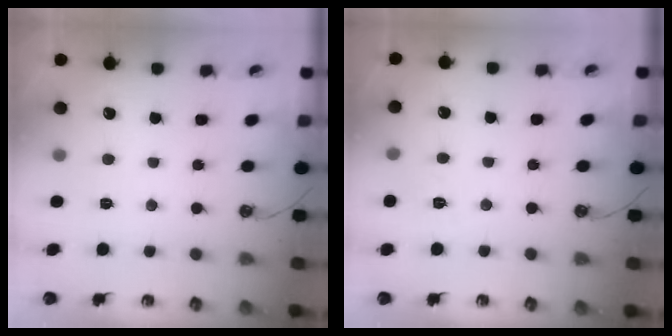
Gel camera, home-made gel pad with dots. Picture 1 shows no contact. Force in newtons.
{"total": 6.0, "press": 6.0, "slide": 0.7}